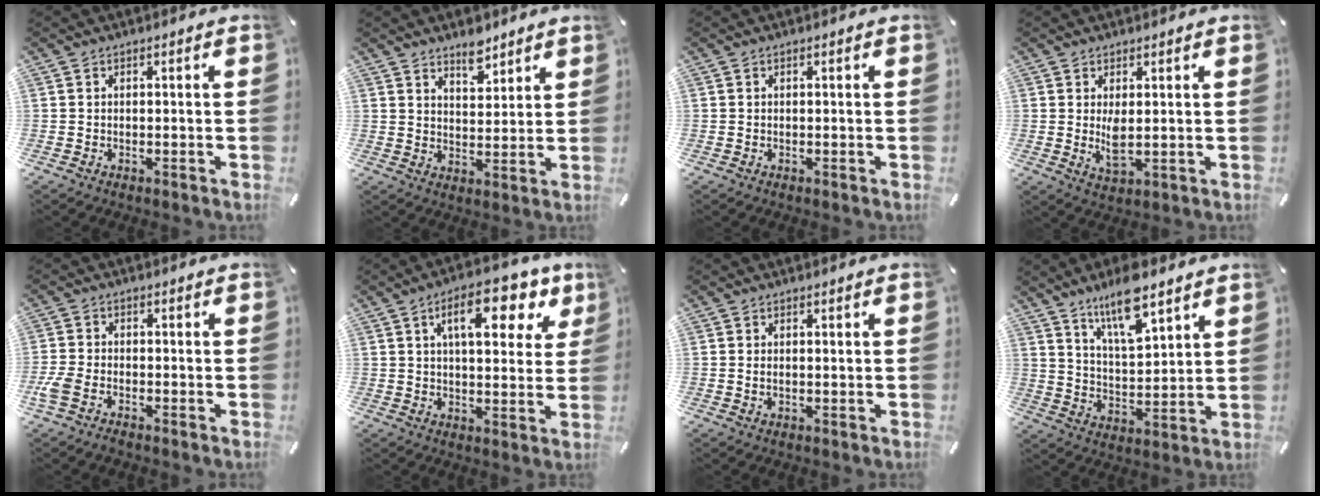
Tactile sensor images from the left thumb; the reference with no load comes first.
{"total": 6.5, "force": [5.2, 3.1, 2.1], "torque": [-0.014, -0.034, 0.091]}
{"total": 0.0}
{"total": 4.6, "force": [1.1, 1.8, 4.2], "torque": [-0.081, -0.006, 0.017]}
{"total": 4.1, "force": [-2.4, 2.1, 2.5], "torque": [-0.074, 0.001, -0.052]}
{"total": 13.7, "force": [6.4, 6.3, 10.3], "torque": [-0.143, -0.015, 0.100]}
{"total": 1.0, "force": [0.2, 0.5, 0.9], "torque": [-0.012, -0.002, 0.001]}
{"total": 11.8, "force": [9.0, 3.8, 6.7], "torque": [-0.121, -0.043, 0.160]}